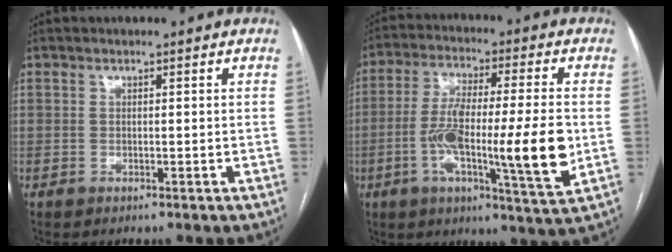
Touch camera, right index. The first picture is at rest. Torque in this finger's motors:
{"motor_torque": [0.93, 0.37, 0.77, 0.21]}